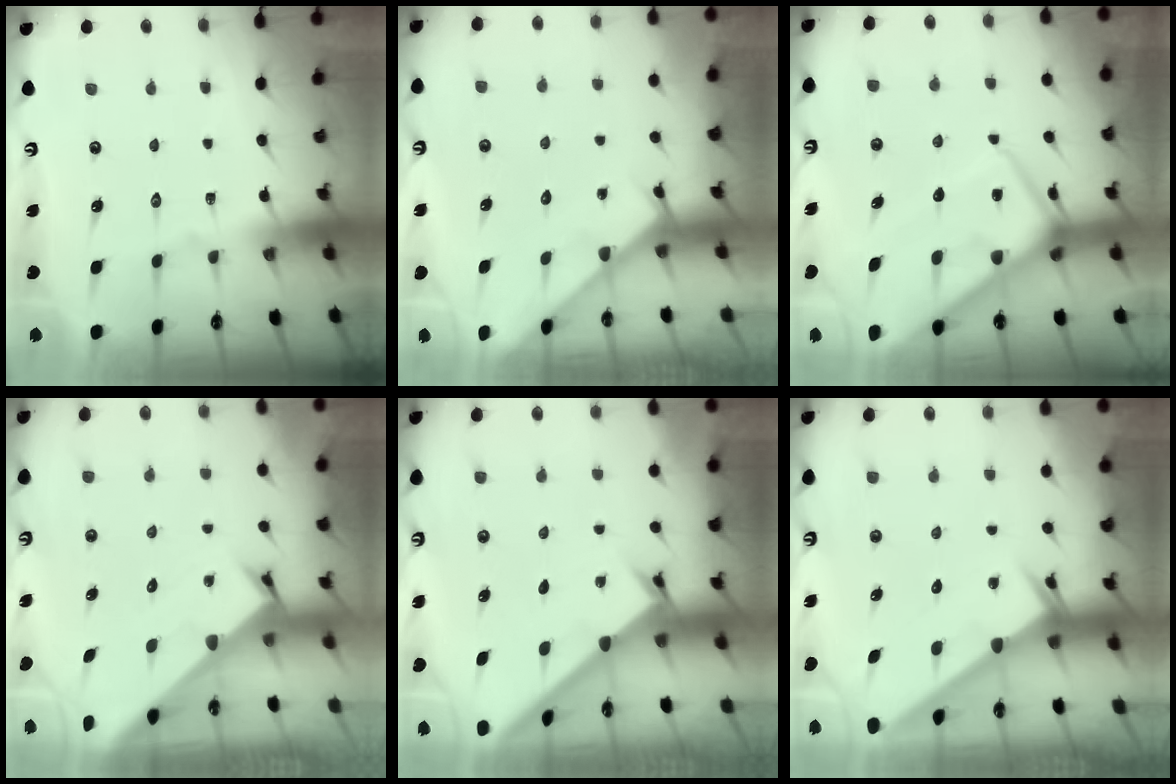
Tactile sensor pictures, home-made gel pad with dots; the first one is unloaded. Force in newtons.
{"total": 3.2, "press": 3.1, "slide": 0.2}
{"total": 10.8, "press": 10.7, "slide": 0.9}
{"total": 2.5, "press": 2.5, "slide": 0.3}
{"total": 1.7, "press": 1.7, "slide": 0.1}
{"total": 2.6, "press": 2.6, "slide": 0.0}